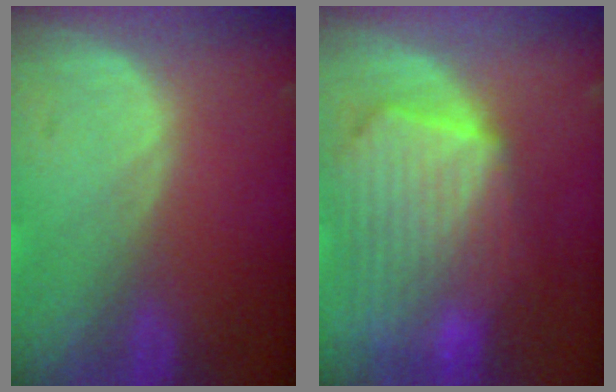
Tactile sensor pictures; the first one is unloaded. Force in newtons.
{"total": 10.7, "press": 9.3, "slide": 5.2}